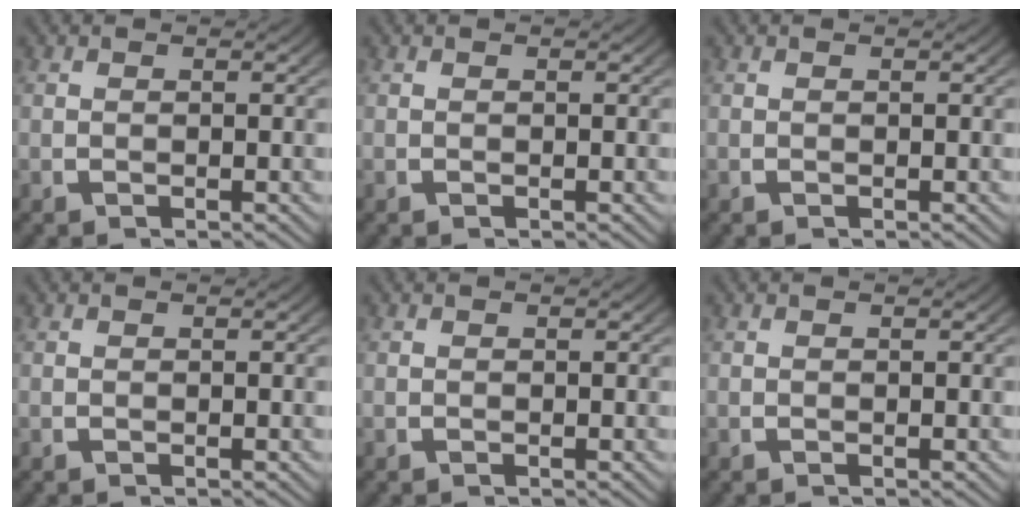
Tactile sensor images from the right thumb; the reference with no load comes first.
{"total": 0.0}
{"total": 0.0}
{"total": 0.0}
{"total": 0.0}
{"total": 0.0}